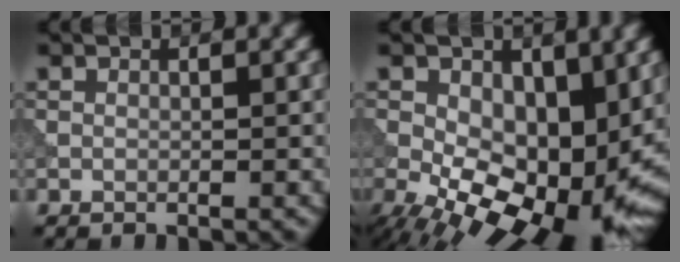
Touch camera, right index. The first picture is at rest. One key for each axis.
{"total": 13.7, "fx": -1.7, "fy": 7.7, "fz": 11.2, "tx": -0.174, "ty": -0.035, "tz": -0.017}